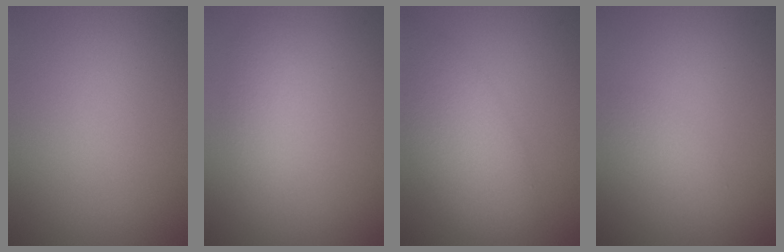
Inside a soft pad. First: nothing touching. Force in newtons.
{"total": 2.1, "press": 2.1, "slide": 0.1}
{"total": 6.4, "press": 6.4, "slide": 0.4}
{"total": 1.5, "press": 1.5, "slide": 0.1}